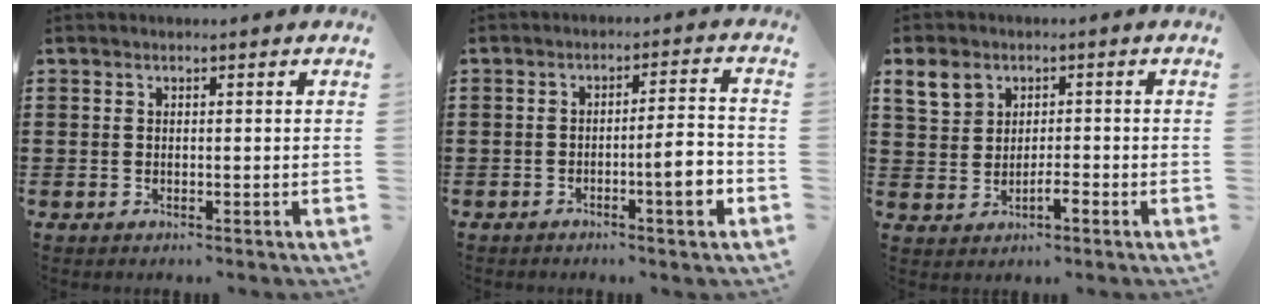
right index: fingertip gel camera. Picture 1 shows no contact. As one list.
[{"total": 6.4, "force": [-2.4, 0.9, 5.8], "torque": [-0.085, -0.004, -0.043]}, {"total": 4.6, "force": [0.8, 3.6, 2.9], "torque": [-0.069, 0.014, 0.014]}]